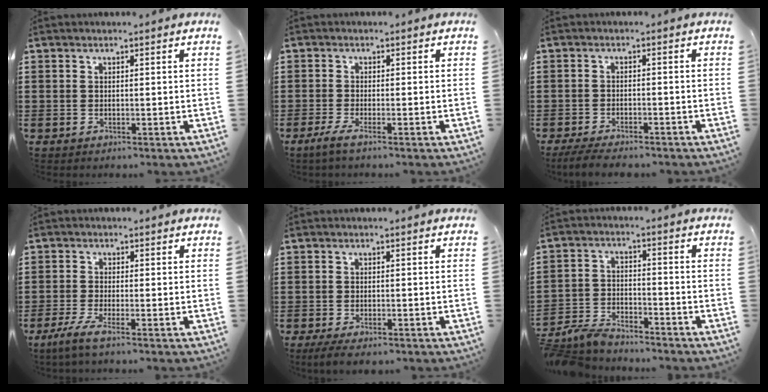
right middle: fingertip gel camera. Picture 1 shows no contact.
{"total": 1.7, "force": [-1.1, 0.2, 1.3], "torque": [-0.032, -0.003, -0.023]}
{"total": 3.1, "force": [-2.9, 0.2, 1.0], "torque": [-0.026, -0.005, -0.061]}
{"total": 3.1, "force": [-2.0, 0.2, 2.3], "torque": [-0.062, -0.011, -0.042]}
{"total": 1.8, "force": [-1.5, 0.3, 1.0], "torque": [-0.026, -0.004, -0.030]}
{"total": 5.4, "force": [-5.1, 1.0, 1.3], "torque": [-0.042, 0.002, -0.107]}